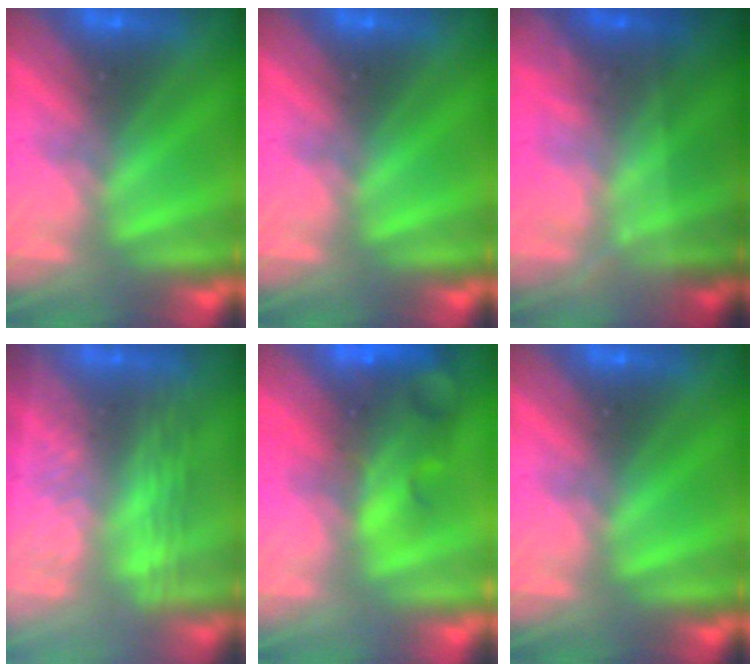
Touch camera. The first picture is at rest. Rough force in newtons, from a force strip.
{"total": 0.0}
{"total": 1.7}
{"total": 2.7}
{"total": 7.6}
{"total": 0.0}